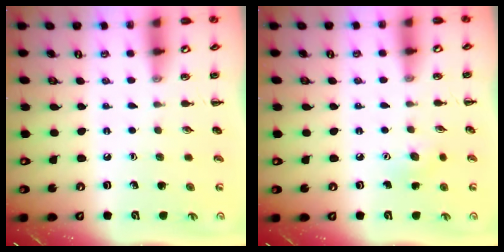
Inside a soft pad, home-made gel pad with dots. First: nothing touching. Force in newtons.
{"total": 5.1, "press": 4.9, "slide": 1.4}